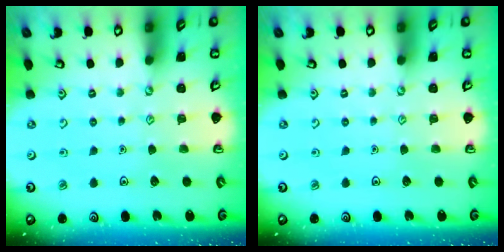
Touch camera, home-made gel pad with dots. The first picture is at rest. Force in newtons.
{"total": 0.0}